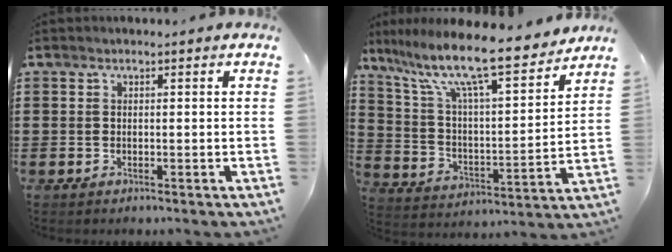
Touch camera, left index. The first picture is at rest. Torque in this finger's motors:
{"motor_torque": [2.14, 0.00, 1.05, 0.21]}